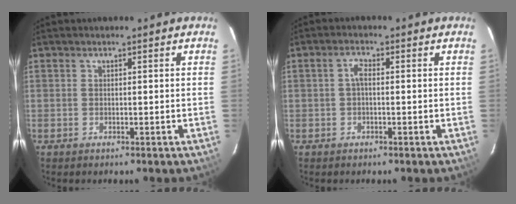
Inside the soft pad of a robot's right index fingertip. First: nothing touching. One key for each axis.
{"total": 1.7, "fx": -0.1, "fy": 0.8, "fz": 1.5, "tx": -0.033, "ty": 0.008, "tz": -0.005}